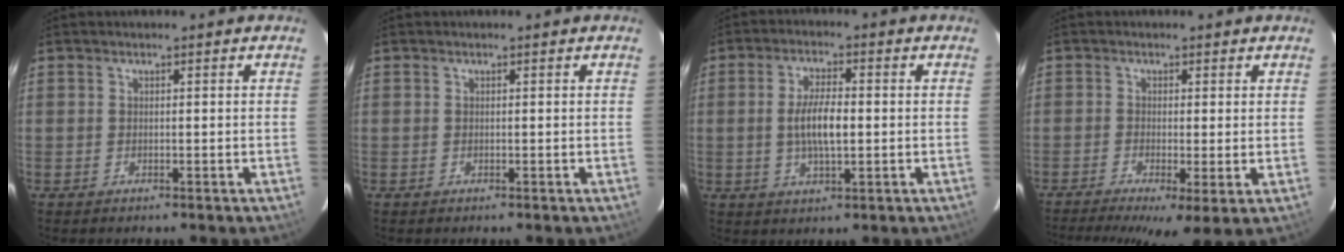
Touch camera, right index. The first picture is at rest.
{"total": 0.0}
{"total": 6.9, "force": [-0.3, 2.3, 6.5], "torque": [-0.126, 0.002, -0.005]}
{"total": 8.1, "force": [-3.5, 2.0, 7.0], "torque": [-0.133, -0.014, -0.058]}